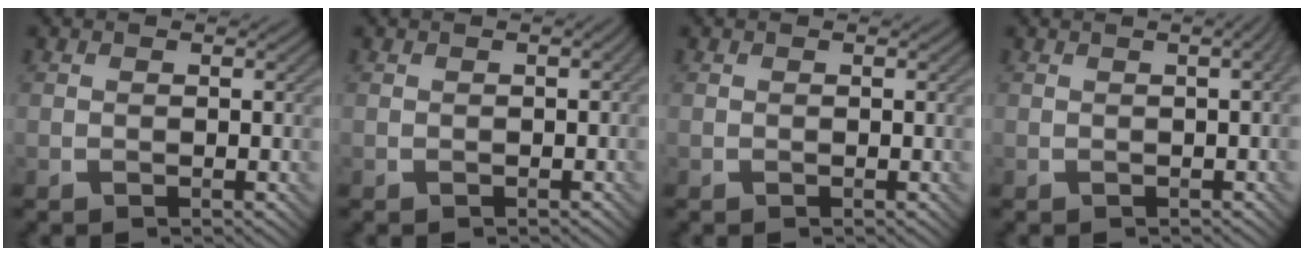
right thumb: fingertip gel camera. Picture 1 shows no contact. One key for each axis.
{"total": 0.8, "fx": -0.1, "fy": 0.3, "fz": 0.7, "tx": -0.009, "ty": 0.002, "tz": 0.000}
{"total": 0.0}
{"total": 2.6, "fx": 0.6, "fy": 0.6, "fz": 2.4, "tx": -0.027, "ty": 0.012, "tz": -0.002}